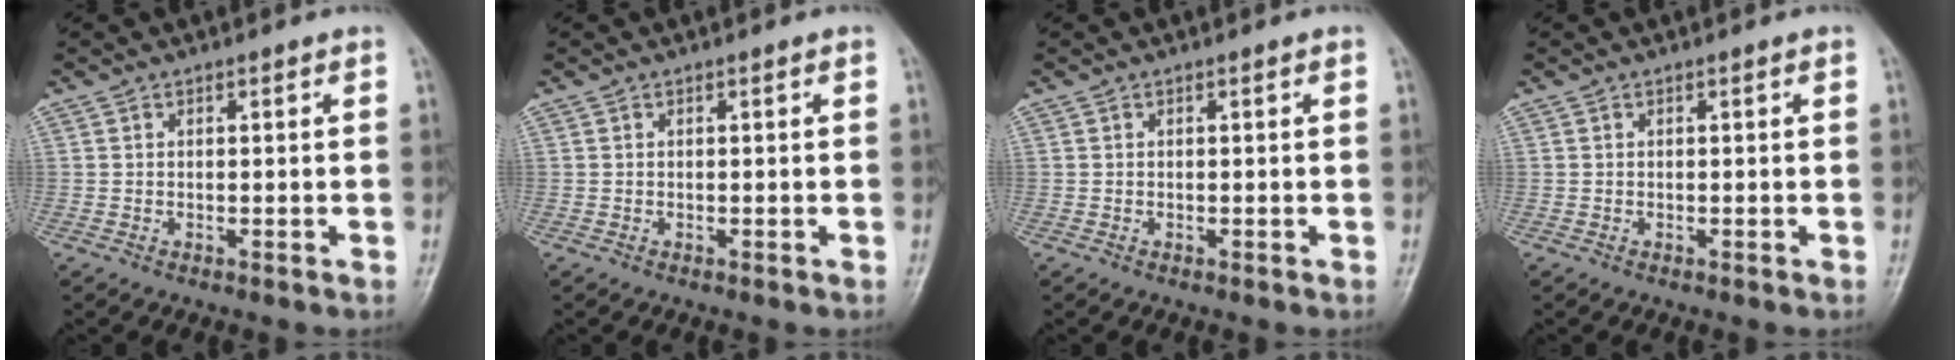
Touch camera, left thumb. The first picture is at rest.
{"total": 0.0}
{"total": 0.0}
{"total": 0.0}